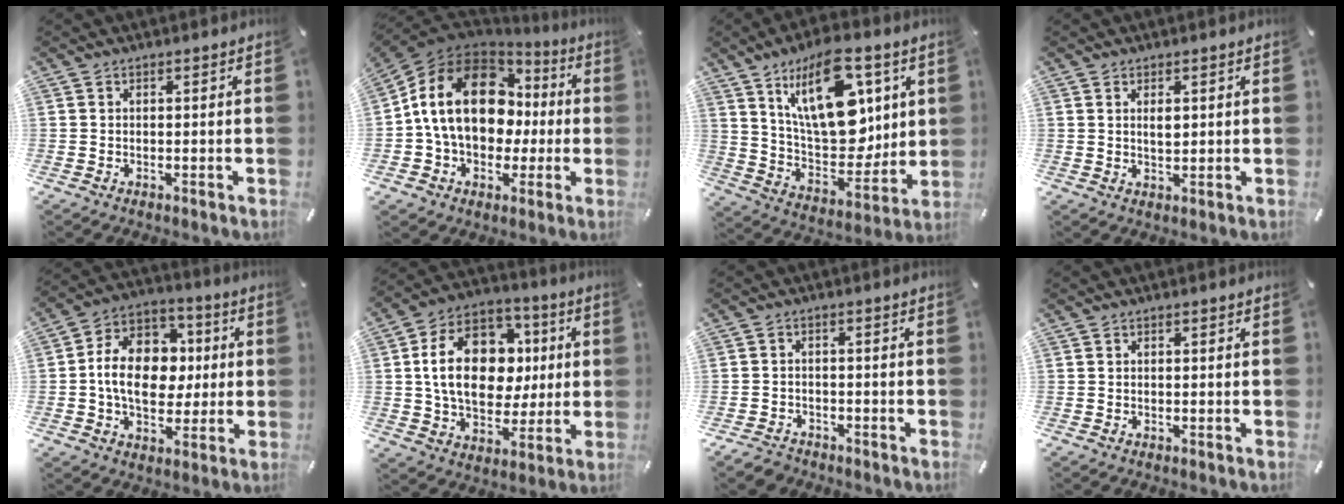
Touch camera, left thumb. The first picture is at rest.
{"total": 19.7, "force": [2.2, 14.8, 12.8], "torque": [-0.258, 0.016, 0.045]}
{"total": 22.4, "force": [8.6, 11.8, 17.0], "torque": [-0.302, -0.039, 0.142]}
{"total": 2.4, "force": [0.9, 1.1, 1.9], "torque": [-0.033, 0.000, 0.013]}
{"total": 14.5, "force": [-0.9, 11.3, 9.0], "torque": [-0.163, 0.016, -0.012]}
{"total": 19.8, "force": [1.7, 14.5, 13.3], "torque": [-0.246, 0.008, 0.031]}
{"total": 2.9, "force": [-2.4, 1.6, 0.5], "torque": [-0.014, 0.015, -0.051]}
{"total": 0.0}